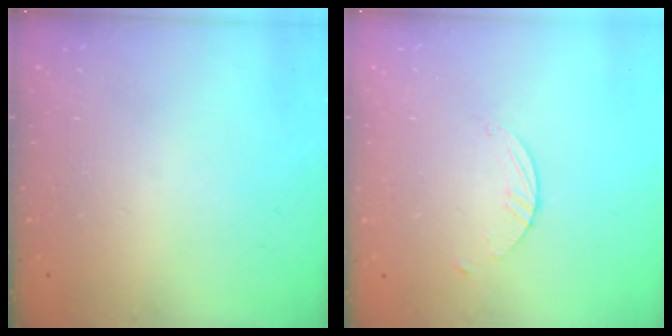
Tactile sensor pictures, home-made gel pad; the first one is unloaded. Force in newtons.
{"total": 1.8, "press": 1.8, "slide": 0.1}